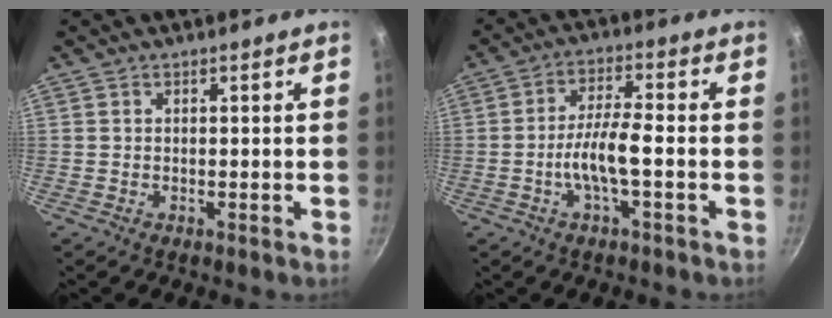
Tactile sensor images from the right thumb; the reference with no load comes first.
{"total": 7.3, "force": [-2.0, 1.6, 6.9], "torque": [-0.135, 0.025, -0.043]}